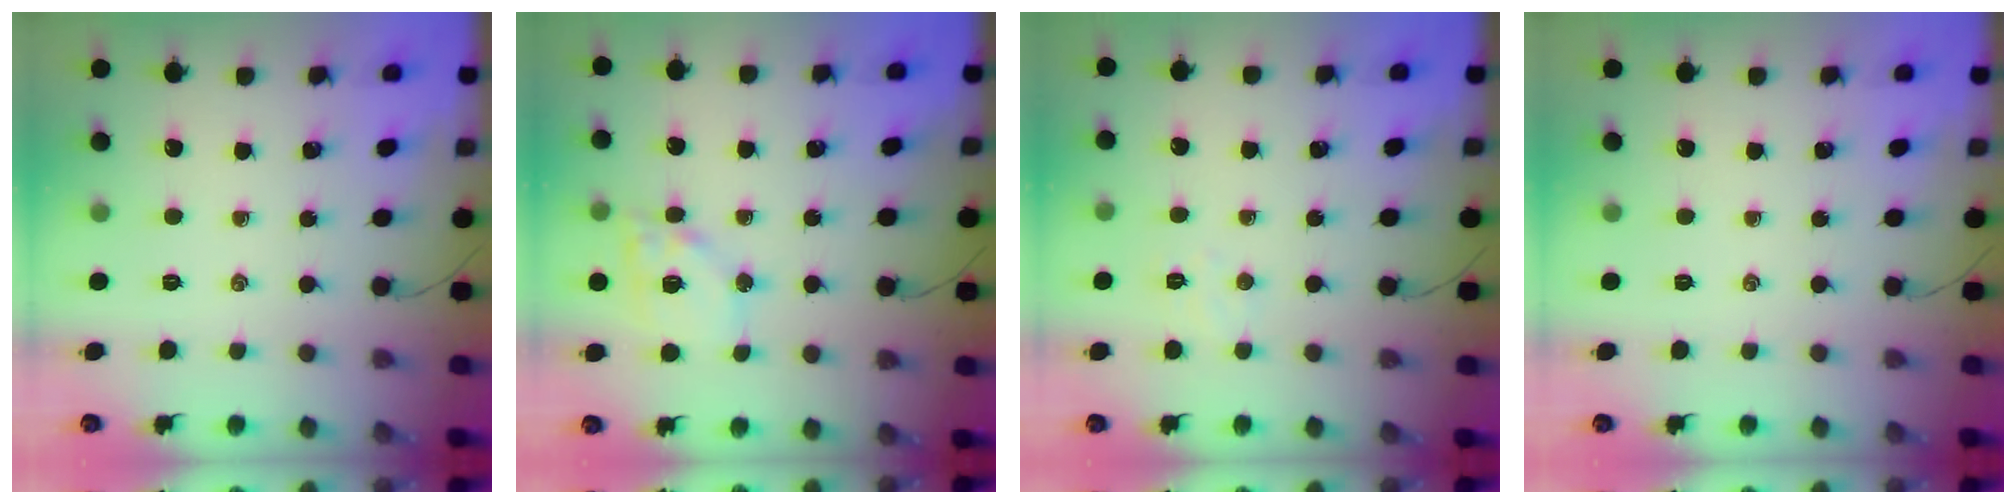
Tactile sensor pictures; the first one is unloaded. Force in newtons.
{"total": 12.4, "press": 12.2, "slide": 2.1}
{"total": 3.8, "press": 3.7, "slide": 0.9}
{"total": 0.0}